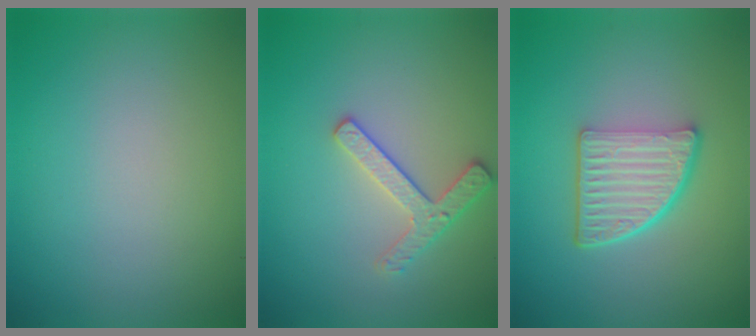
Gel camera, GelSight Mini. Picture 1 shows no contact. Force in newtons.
{"total": 2.5, "press": 2.4, "slide": 0.5}
{"total": 5.3, "press": 3.9, "slide": 3.7}